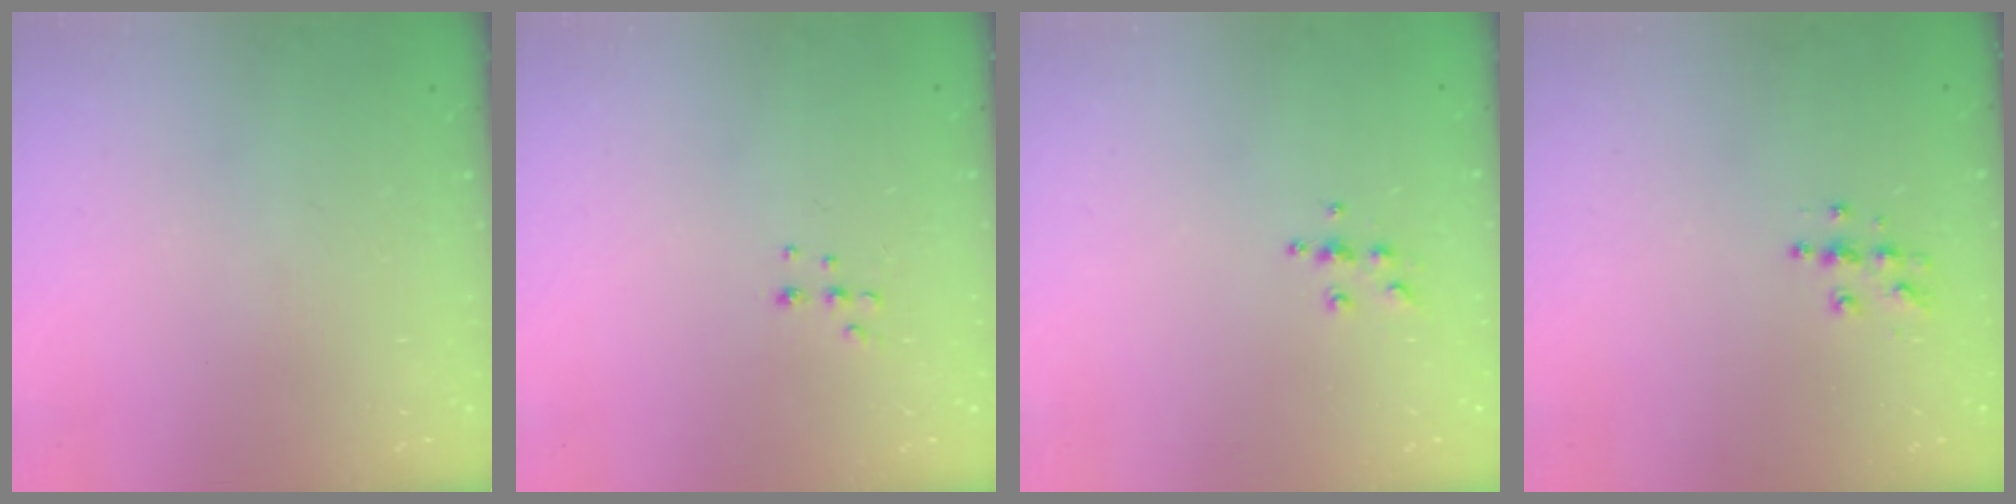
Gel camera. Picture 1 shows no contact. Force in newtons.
{"total": 5.5, "press": 5.4, "slide": 1.0}
{"total": 5.6, "press": 5.6, "slide": 0.4}
{"total": 5.4, "press": 5.4, "slide": 0.4}